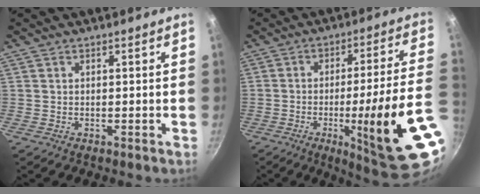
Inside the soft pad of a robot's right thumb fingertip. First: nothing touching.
{"total": 22.5, "force": [-6.1, 3.0, 21.5], "torque": [-0.281, 0.009, -0.074]}